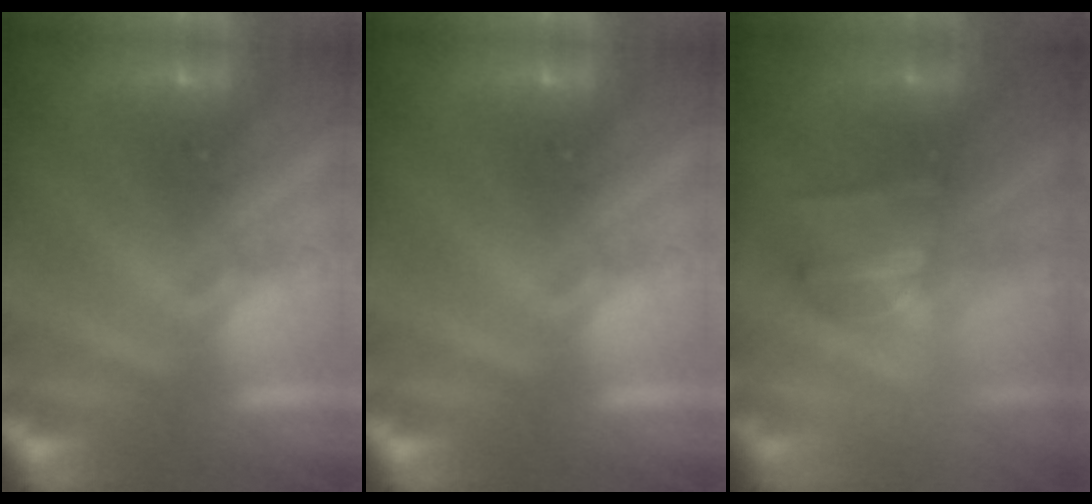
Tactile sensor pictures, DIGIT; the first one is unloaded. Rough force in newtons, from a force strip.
{"total": 0.0}
{"total": 2.9}